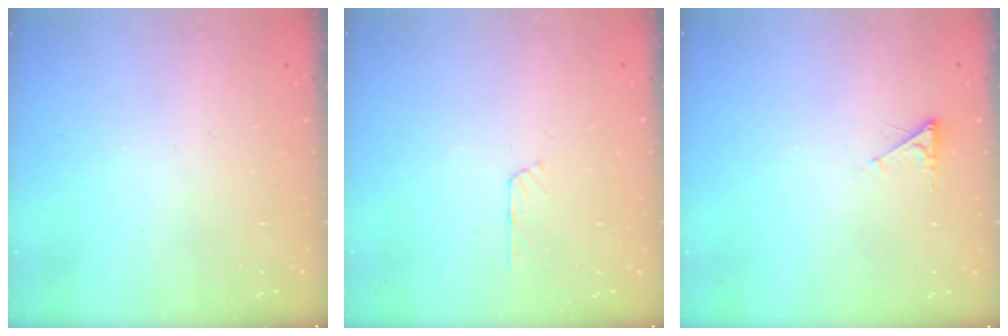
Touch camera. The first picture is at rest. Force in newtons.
{"total": 3.2, "press": 3.2, "slide": 0.4}
{"total": 2.6, "press": 2.6, "slide": 0.4}